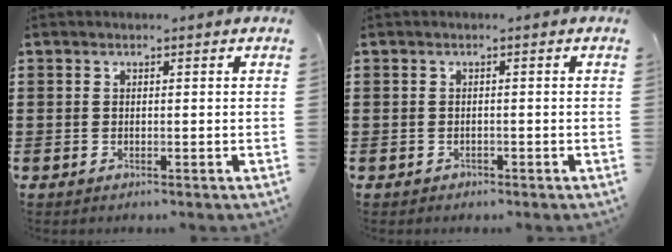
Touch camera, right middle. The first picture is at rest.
{"total": 0.5, "force": [-0.4, 0.3, 0.0], "torque": [-0.002, 0.002, -0.010]}